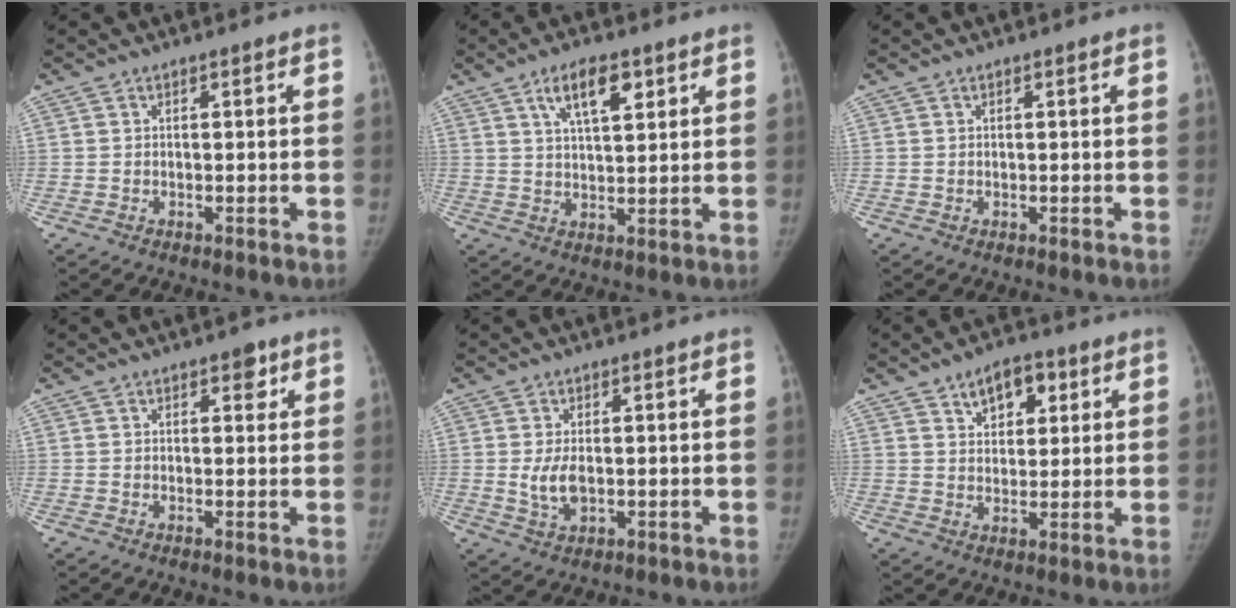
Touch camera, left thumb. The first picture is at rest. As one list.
[{"total": 7.9, "force": [4.0, 3.1, 6.0], "torque": [-0.088, -0.014, 0.070]}, {"total": 0.0}, {"total": 2.4, "force": [1.3, 1.5, 1.4], "torque": [0.001, -0.003, 0.014]}, {"total": 4.5, "force": [-0.2, 2.5, 3.7], "torque": [-0.072, -0.009, 0.002]}, {"total": 7.5, "force": [3.8, 4.6, 4.5], "torque": [-0.032, -0.014, 0.055]}]